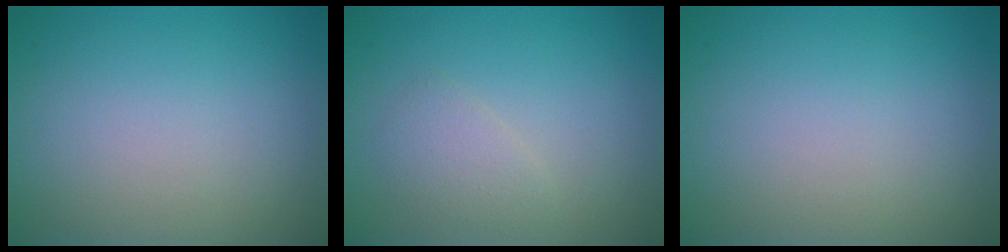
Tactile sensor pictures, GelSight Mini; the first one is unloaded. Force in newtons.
{"total": 1.5, "press": 1.5, "slide": 0.1}
{"total": 0.0}